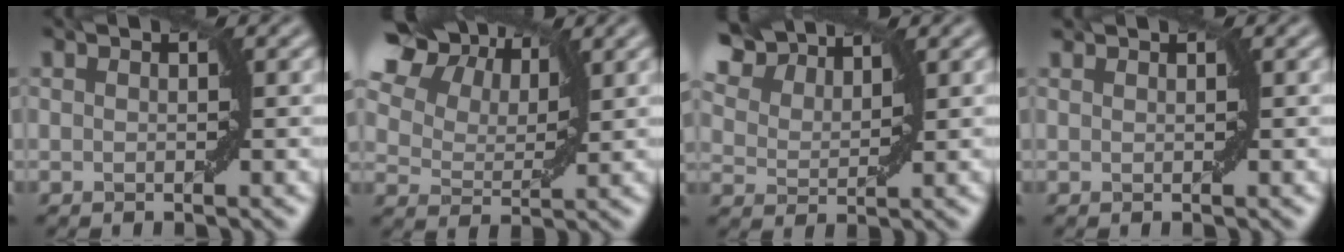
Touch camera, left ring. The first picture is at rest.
{"total": 13.8, "force": [7.6, 8.8, 7.5], "torque": [-0.148, 0.049, 0.133]}
{"total": 7.1, "force": [6.1, 2.8, 2.5], "torque": [-0.081, 0.012, 0.109]}
{"total": 0.5, "force": [0.5, -0.2, 0.0], "torque": [-0.001, 0.003, 0.010]}